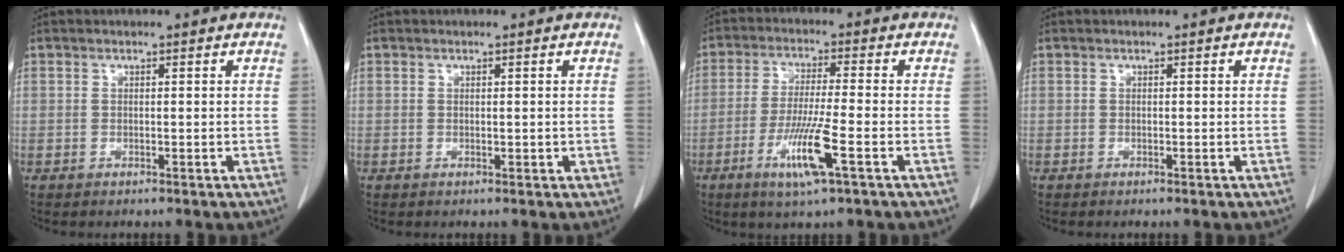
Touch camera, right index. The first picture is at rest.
{"total": 0.8, "force": [0.1, 0.4, 0.6], "torque": [-0.009, -0.002, 0.005]}
{"total": 8.7, "force": [-3.6, -0.2, 7.9], "torque": [-0.154, -0.020, -0.067]}
{"total": 0.0}